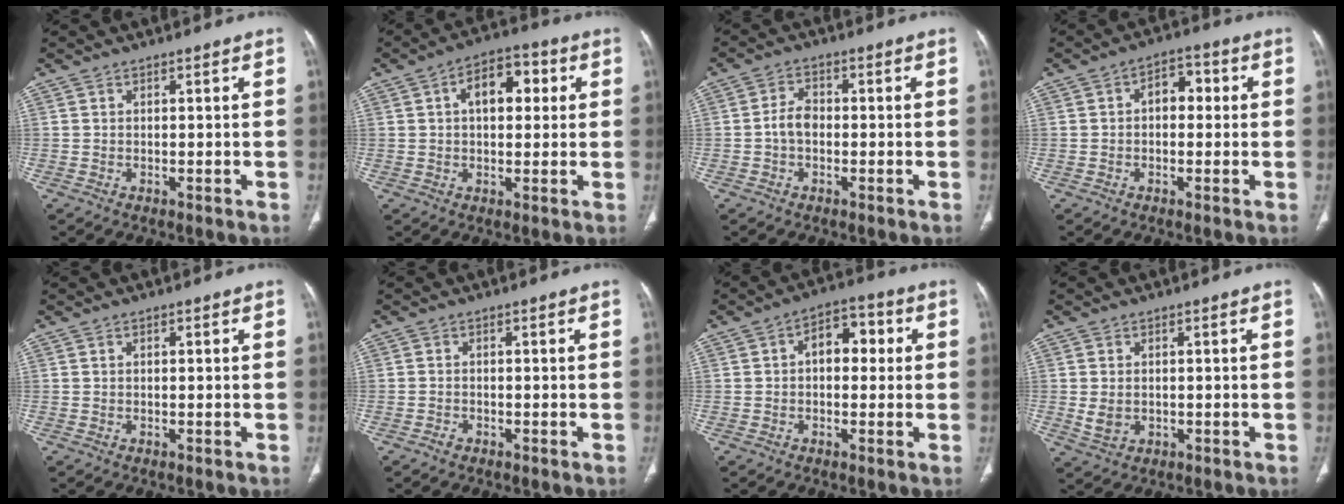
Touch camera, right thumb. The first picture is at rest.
{"total": 9.5, "force": [2.3, 5.5, 7.4], "torque": [-0.087, 0.018, 0.030]}
{"total": 3.7, "force": [-0.7, 2.6, 2.6], "torque": [-0.042, 0.014, -0.019]}
{"total": 5.4, "force": [0.4, 3.6, 4.0], "torque": [-0.037, 0.020, -0.003]}
{"total": 0.5, "force": [0.2, 0.2, 0.4], "torque": [-0.009, 0.005, 0.003]}
{"total": 0.9, "force": [-0.6, 0.6, 0.2], "torque": [-0.004, 0.003, -0.014]}
{"total": 7.9, "force": [1.0, 5.0, 6.0], "torque": [-0.059, 0.026, 0.007]}
{"total": 3.4, "force": [-0.1, 2.6, 2.2], "torque": [-0.040, -0.003, 0.008]}